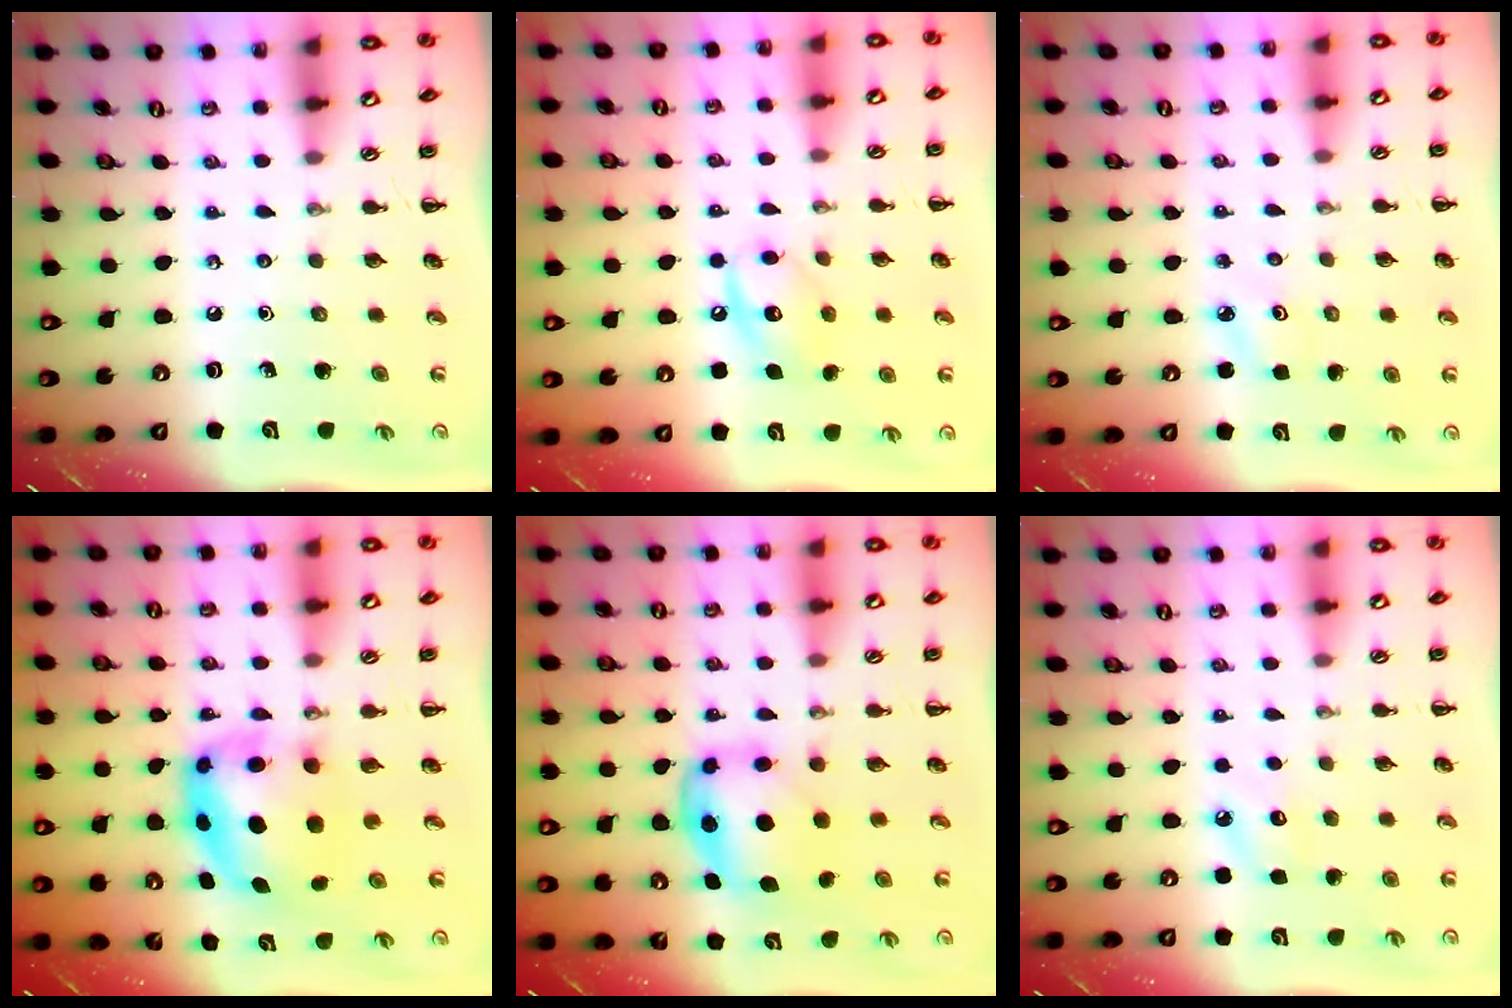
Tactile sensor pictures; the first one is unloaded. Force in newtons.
{"total": 10.0, "press": 9.9, "slide": 1.1}
{"total": 2.5, "press": 2.4, "slide": 0.7}
{"total": 6.2, "press": 6.1, "slide": 1.2}
{"total": 5.9, "press": 5.9, "slide": 0.9}
{"total": 6.7, "press": 6.5, "slide": 1.6}